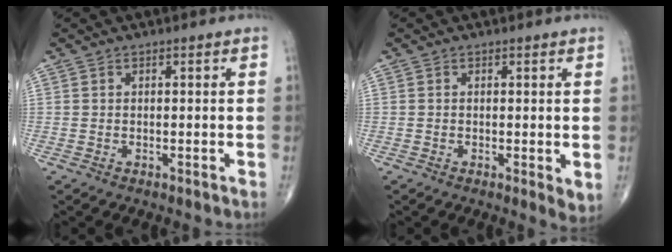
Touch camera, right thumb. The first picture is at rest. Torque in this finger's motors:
{"motor_torque": [-0.16, 0.69, 0.23, -0.08, 0.06]}